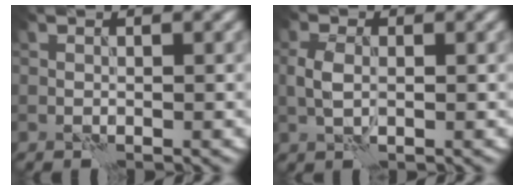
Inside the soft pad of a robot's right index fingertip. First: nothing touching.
{"total": 2.2, "force": [0.0, 1.4, 1.8], "torque": [-0.043, 0.001, -0.001]}